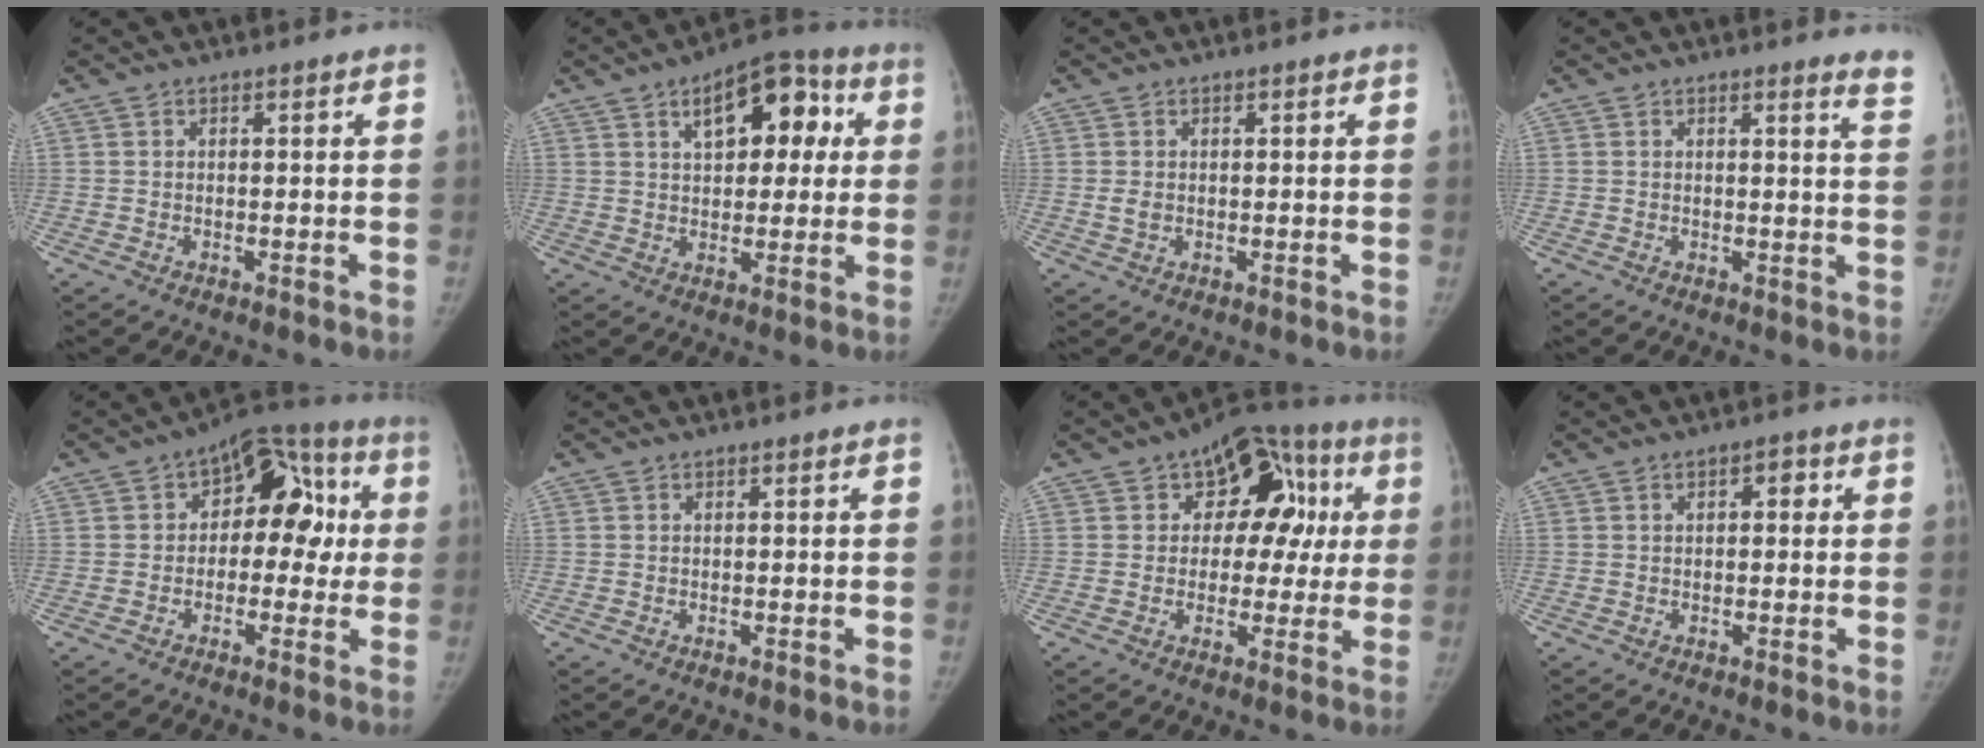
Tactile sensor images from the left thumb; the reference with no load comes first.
{"total": 12.9, "force": [4.3, 7.2, 9.7], "torque": [-0.091, 0.018, 0.058]}
{"total": 1.5, "force": [0.1, 1.1, 1.0], "torque": [-0.012, 0.000, 0.005]}
{"total": 4.4, "force": [4.1, 0.0, 1.7], "torque": [-0.020, -0.031, 0.024]}
{"total": 13.7, "force": [1.8, 9.0, 10.2], "torque": [-0.068, 0.045, 0.012]}
{"total": 0.0}
{"total": 15.5, "force": [3.6, 10.4, 10.8], "torque": [-0.064, 0.032, 0.039]}
{"total": 2.5, "force": [0.8, 1.5, 1.9], "torque": [-0.012, 0.005, 0.006]}